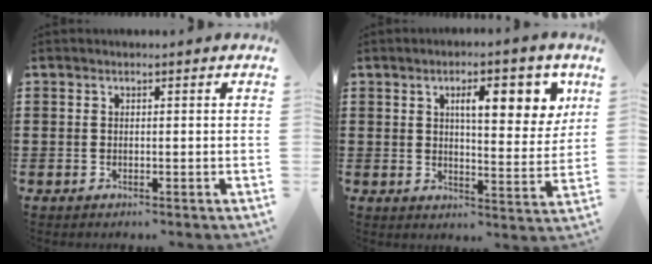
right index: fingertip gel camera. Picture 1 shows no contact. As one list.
[{"total": 8.5, "force": [3.6, 2.9, 7.1], "torque": [-0.107, -0.004, 0.051]}]